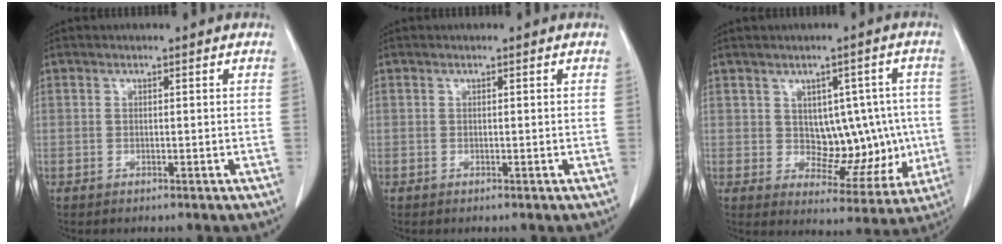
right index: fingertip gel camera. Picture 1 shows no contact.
{"total": 0.0}
{"total": 9.3, "force": [0.5, 6.0, 7.1], "torque": [-0.067, 0.024, 0.028]}